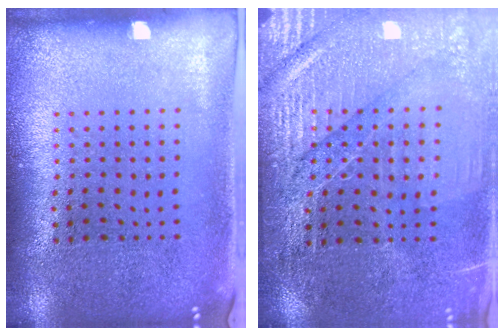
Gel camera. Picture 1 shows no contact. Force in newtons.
{"total": 3.1, "press": 3.0, "slide": 0.6}